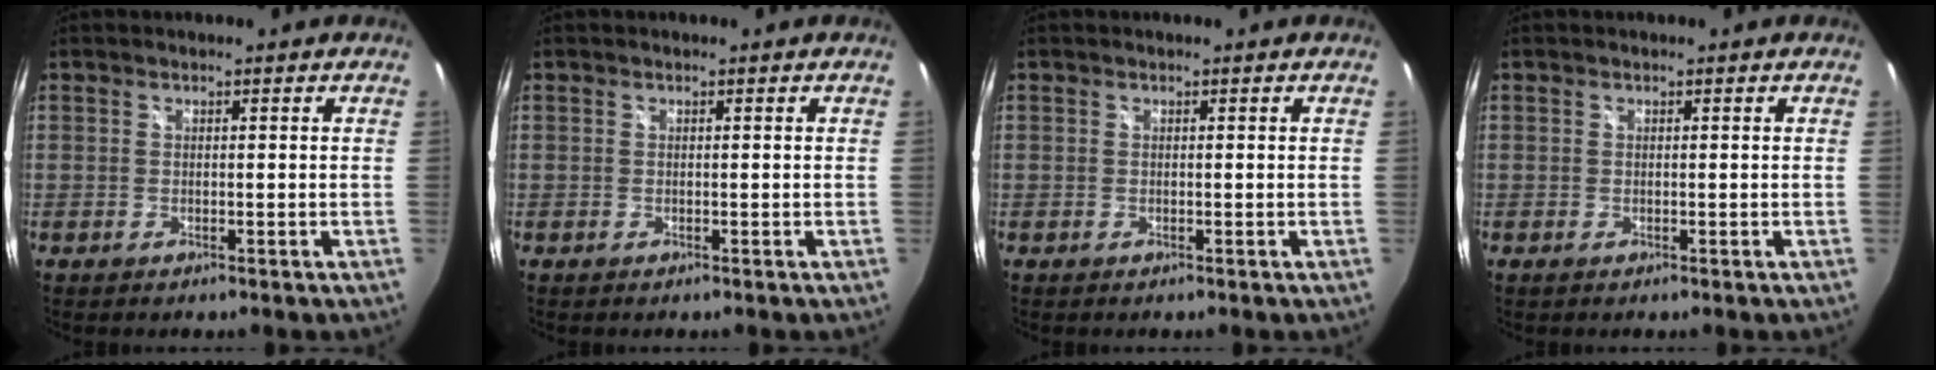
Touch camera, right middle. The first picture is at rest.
{"total": 0.0}
{"total": 0.0}
{"total": 0.0}